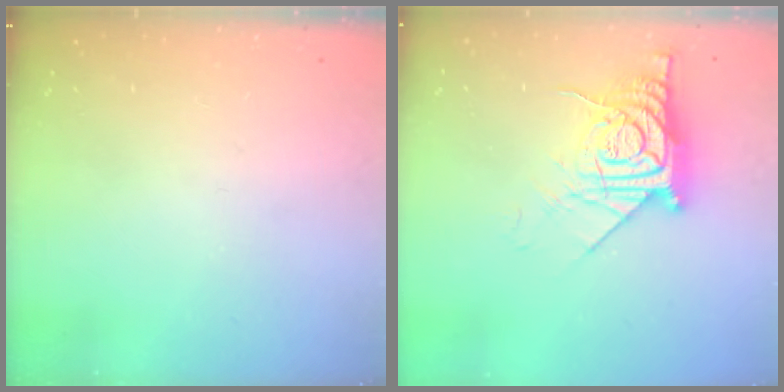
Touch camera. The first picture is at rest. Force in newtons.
{"total": 14.3, "press": 14.2, "slide": 1.6}